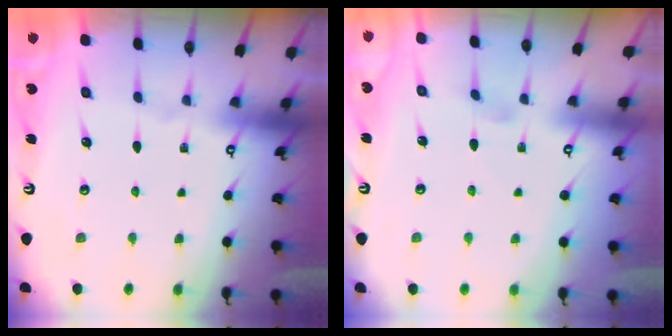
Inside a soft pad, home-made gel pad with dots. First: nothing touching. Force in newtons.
{"total": 0.0}